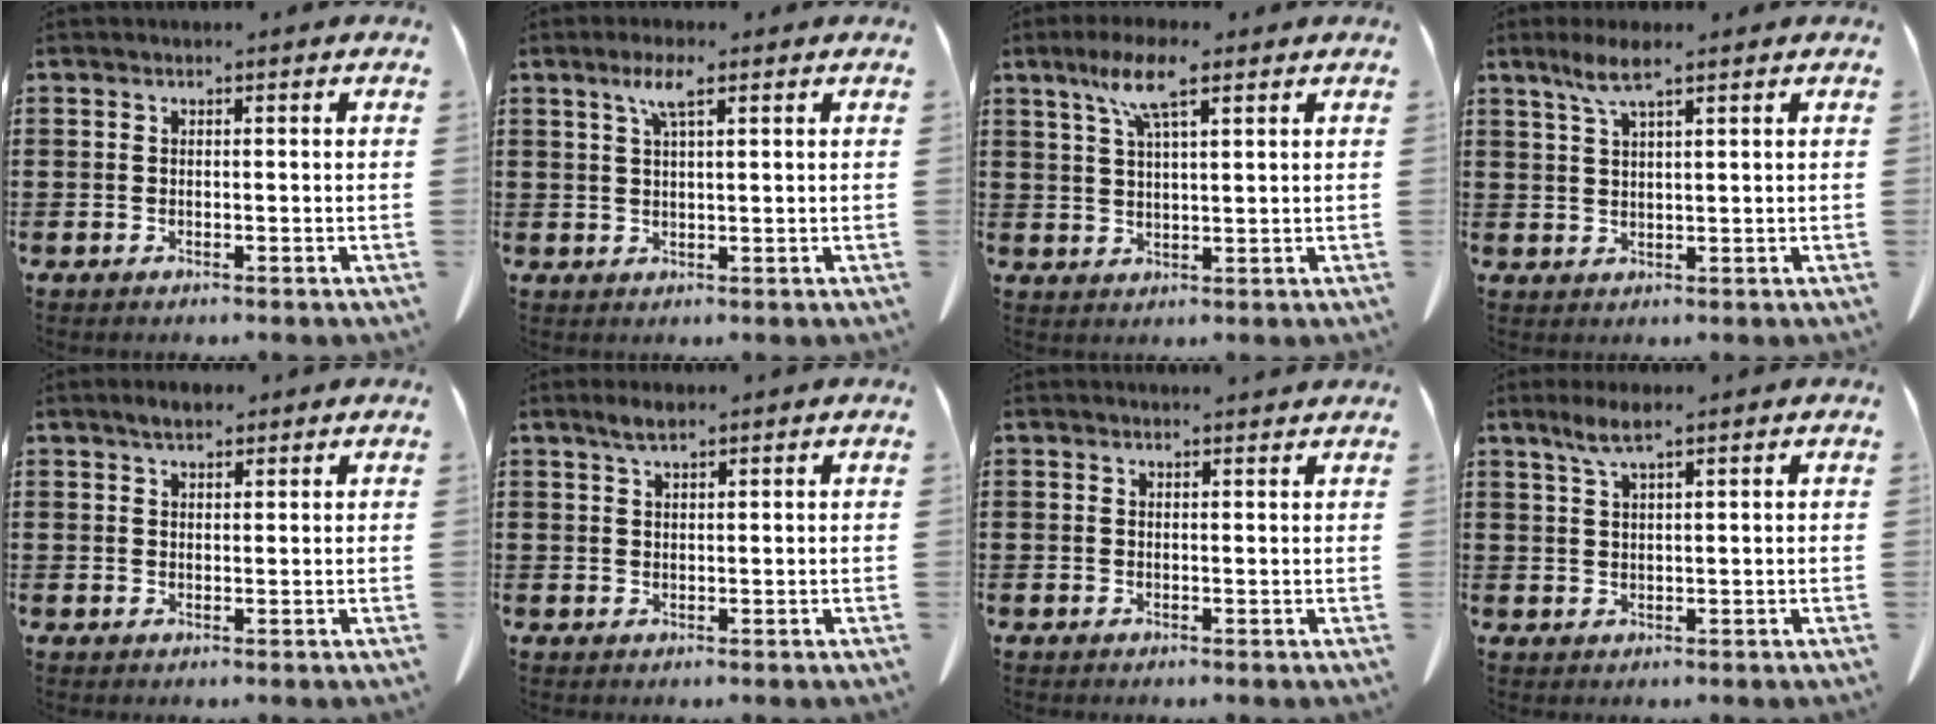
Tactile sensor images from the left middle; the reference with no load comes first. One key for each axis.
{"total": 4.2, "fx": 2.3, "fy": 0.8, "fz": 3.4, "tx": -0.074, "ty": 0.007, "tz": 0.038}
{"total": 7.2, "fx": 4.3, "fy": 1.3, "fz": 5.6, "tx": -0.121, "ty": 0.006, "tz": 0.074}
{"total": 4.6, "fx": 2.8, "fy": 0.6, "fz": 3.5, "tx": -0.077, "ty": 0.004, "tz": 0.050}
{"total": 2.5, "fx": 2.1, "fy": 0.8, "fz": 1.2, "tx": -0.028, "ty": 0.004, "tz": 0.039}
{"total": 2.3, "fx": 1.6, "fy": 0.4, "fz": 1.6, "tx": -0.034, "ty": 0.002, "tz": 0.029}
{"total": 1.2, "fx": 1.1, "fy": 0.0, "fz": 0.3, "tx": -0.008, "ty": 0.000, "tz": 0.021}
{"total": 3.5, "fx": 2.3, "fy": 0.3, "fz": 2.6, "tx": -0.057, "ty": 0.001, "tz": 0.041}